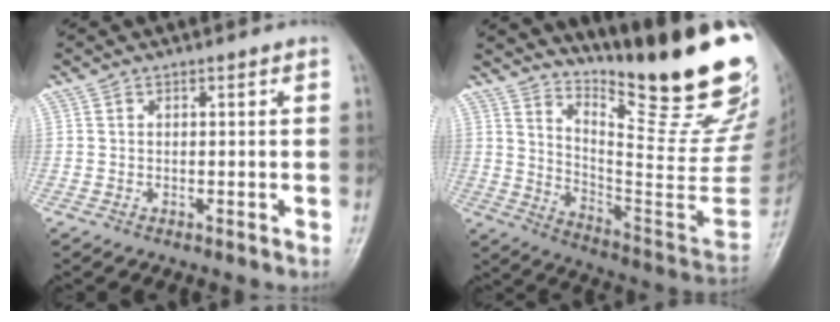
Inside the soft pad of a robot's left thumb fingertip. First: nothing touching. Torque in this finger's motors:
{"motor_torque": [2.46, 1.35, 1.41, -1.36, 0.13]}